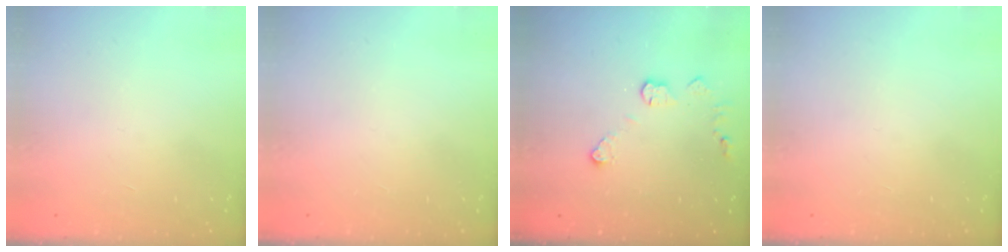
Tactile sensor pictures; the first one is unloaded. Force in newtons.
{"total": 0.0}
{"total": 5.1, "press": 5.1, "slide": 0.2}
{"total": 0.0}